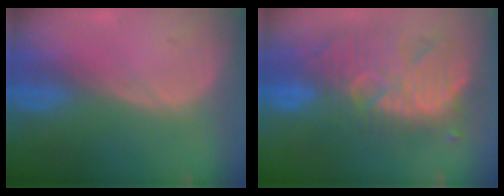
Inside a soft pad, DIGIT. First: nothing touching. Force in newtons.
{"total": 13.2, "press": 11.4, "slide": 6.6}